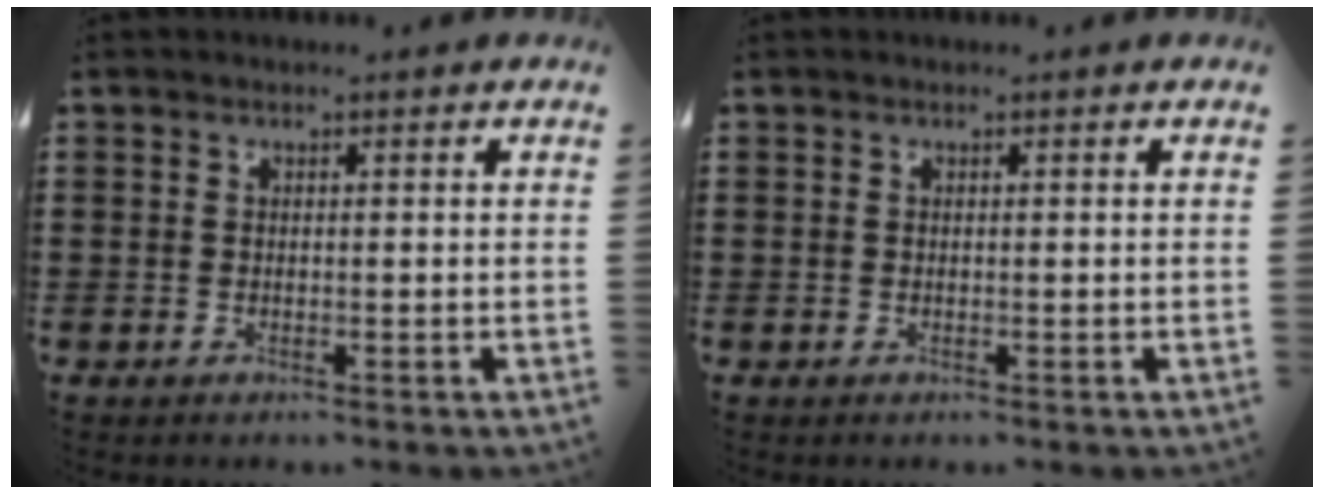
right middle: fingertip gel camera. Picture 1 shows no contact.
{"total": 0.0}